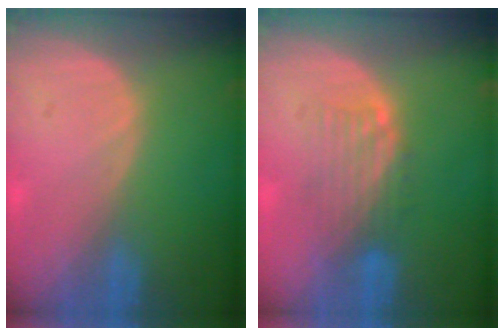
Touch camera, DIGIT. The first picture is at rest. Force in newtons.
{"total": 5.0, "press": 4.3, "slide": 2.6}